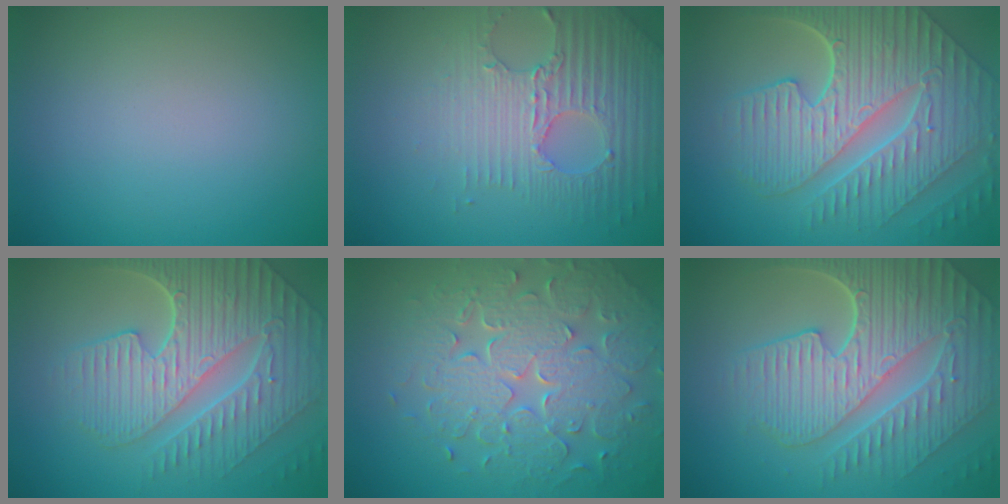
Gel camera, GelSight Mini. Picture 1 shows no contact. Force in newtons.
{"total": 4.5, "press": 4.1, "slide": 1.8}
{"total": 10.6, "press": 7.3, "slide": 7.7}
{"total": 9.1, "press": 6.1, "slide": 6.7}
{"total": 8.3, "press": 6.0, "slide": 5.8}
{"total": 9.5, "press": 6.4, "slide": 7.1}